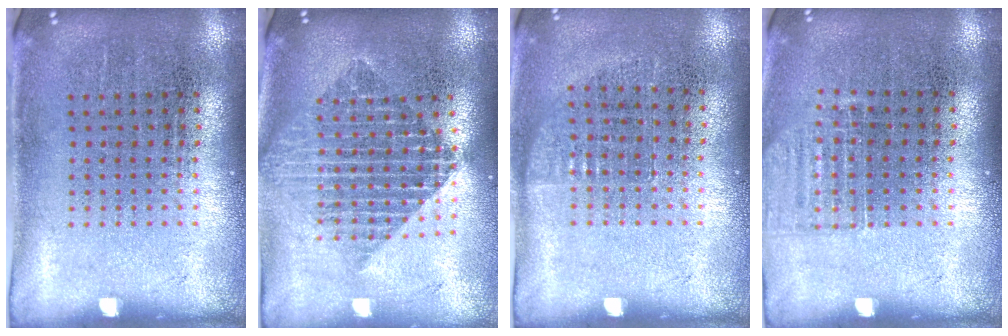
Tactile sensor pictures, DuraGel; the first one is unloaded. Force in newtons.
{"total": 2.0, "press": 1.6, "slide": 1.1}
{"total": 0.7, "press": 0.7, "slide": 0.2}
{"total": 0.9, "press": 0.9, "slide": 0.1}